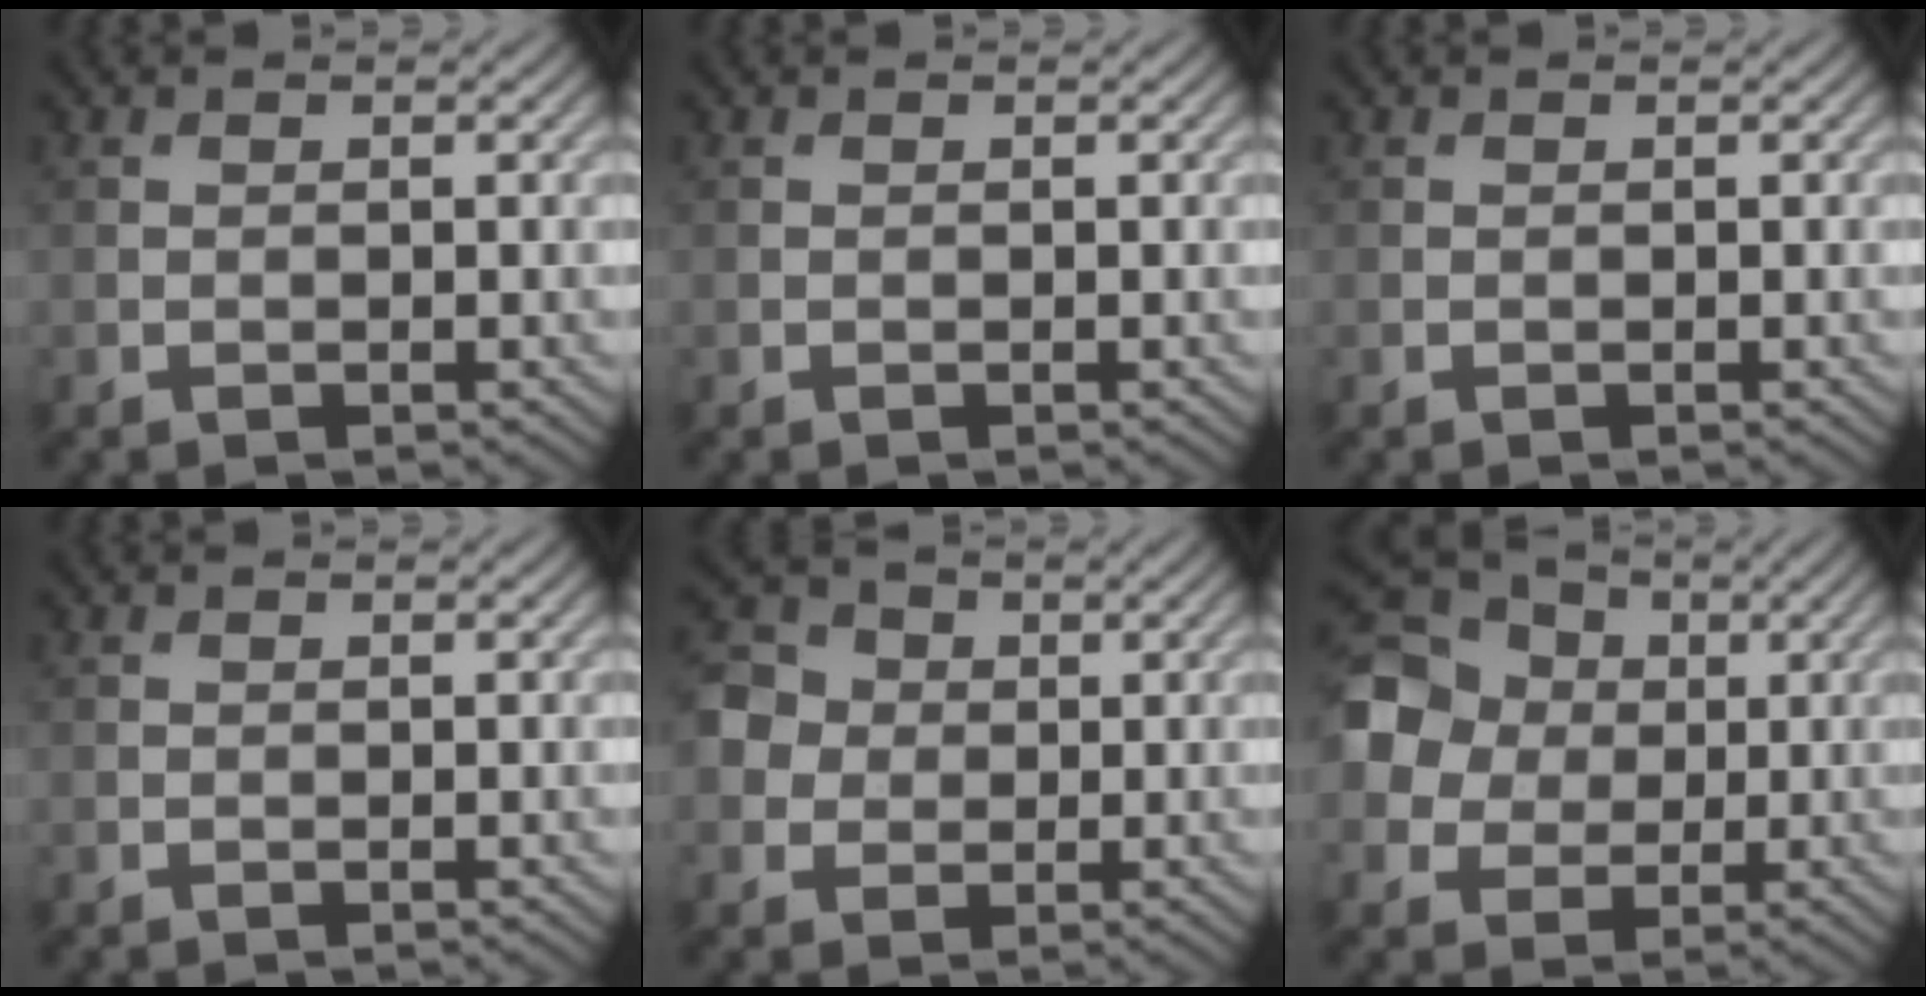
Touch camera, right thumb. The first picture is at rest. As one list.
[{"total": 0.0}, {"total": 0.0}, {"total": 0.0}, {"total": 4.9, "force": [0.4, 4.5, 1.9], "torque": [-0.054, 0.009, -0.004]}, {"total": 12.2, "force": [1.7, 10.9, 5.2], "torque": [-0.177, 0.023, 0.014]}]